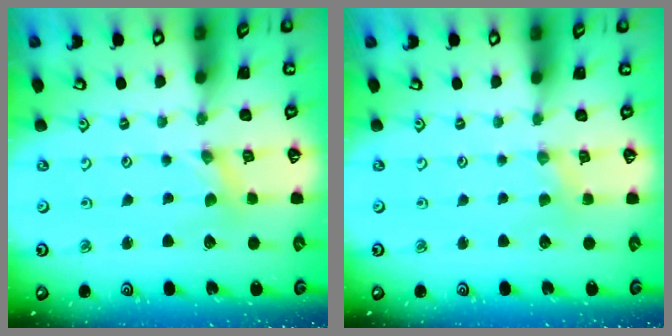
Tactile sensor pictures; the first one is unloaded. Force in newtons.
{"total": 1.5, "press": 1.5, "slide": 0.3}